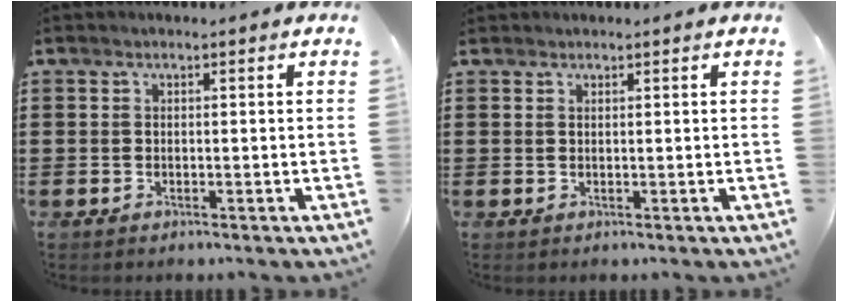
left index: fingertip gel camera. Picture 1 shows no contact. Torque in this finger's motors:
{"motor_torque": [-0.01, 0.07, -0.05, -0.01]}